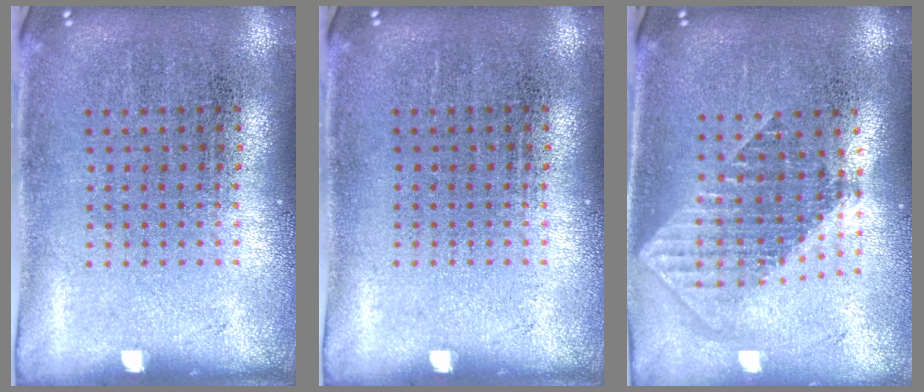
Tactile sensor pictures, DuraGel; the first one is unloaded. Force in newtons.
{"total": 0.0}
{"total": 1.9, "press": 1.5, "slide": 1.1}